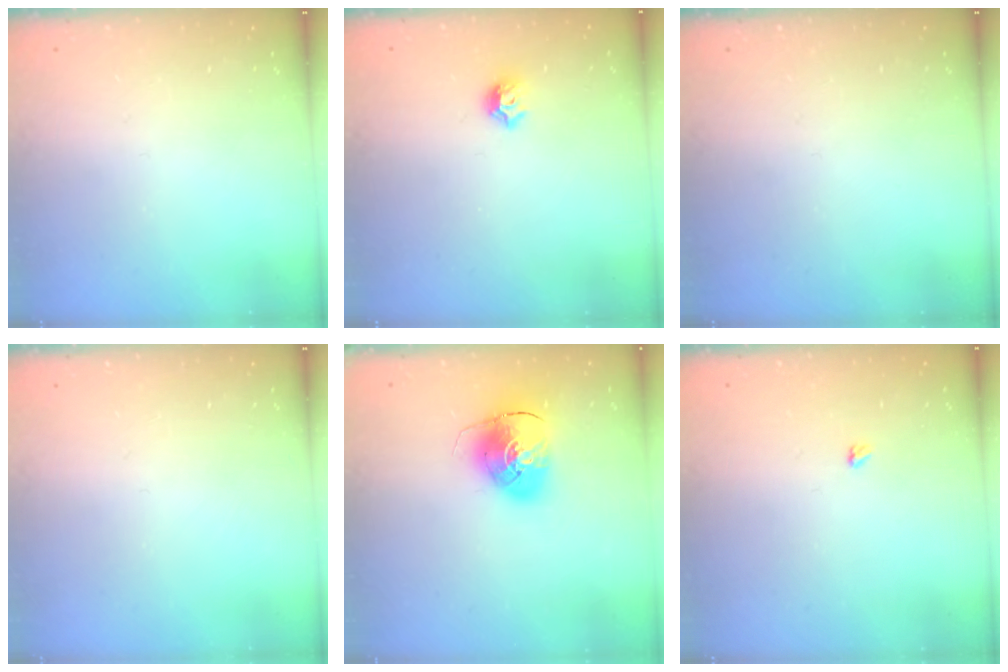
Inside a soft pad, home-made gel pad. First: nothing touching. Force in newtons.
{"total": 6.3, "press": 6.2, "slide": 0.9}
{"total": 0.0}
{"total": 0.0}
{"total": 10.4, "press": 10.3, "slide": 1.8}
{"total": 2.4, "press": 2.4, "slide": 0.4}